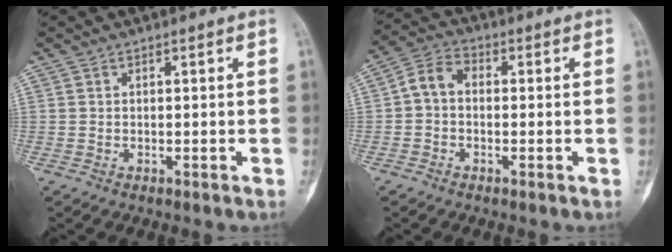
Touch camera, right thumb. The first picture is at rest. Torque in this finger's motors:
{"motor_torque": [-0.17, 0.41, 0.22, -0.25, 0.07]}